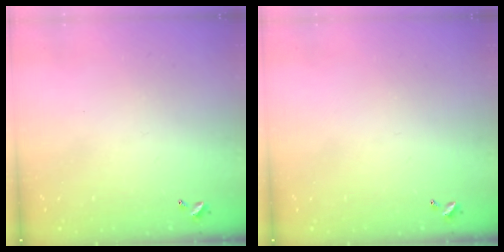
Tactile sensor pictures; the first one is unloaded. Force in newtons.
{"total": 0.0}